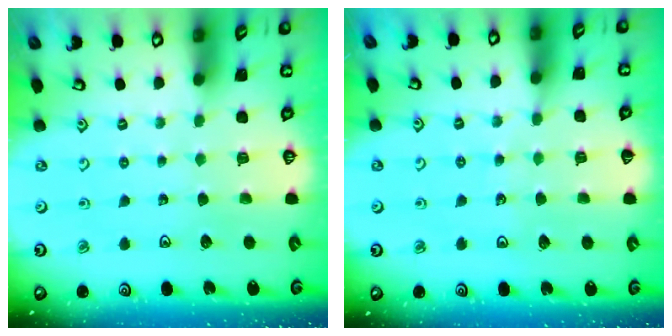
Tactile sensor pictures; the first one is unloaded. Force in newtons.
{"total": 5.0, "press": 4.9, "slide": 0.7}